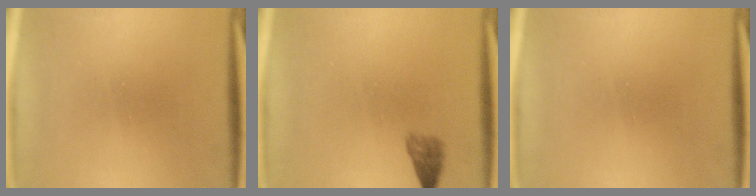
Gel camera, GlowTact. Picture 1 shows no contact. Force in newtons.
{"total": 2.4}
{"total": 0.0}